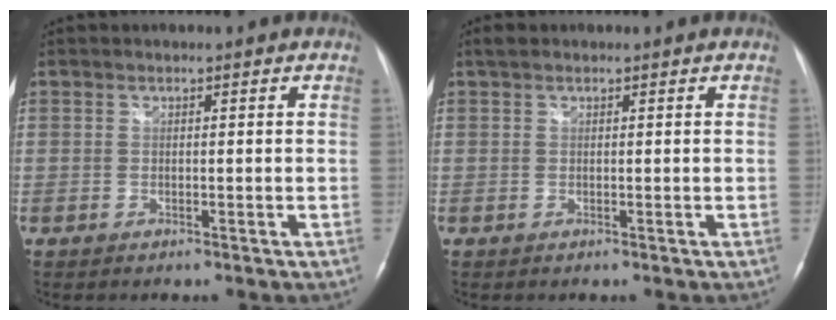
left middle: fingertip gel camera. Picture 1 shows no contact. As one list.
[{"total": 1.2, "force": [0.9, 0.5, 0.5], "torque": [-0.012, 0.017, 0.016]}]